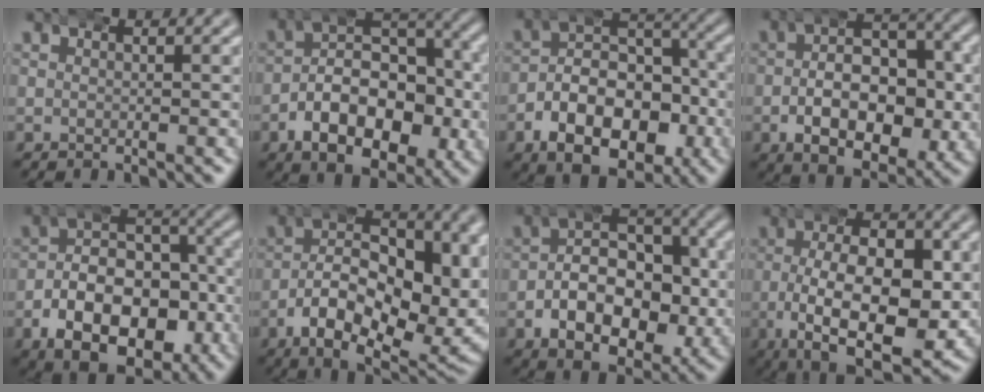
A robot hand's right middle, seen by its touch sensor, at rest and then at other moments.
{"total": 9.8, "force": [-2.2, 6.6, 6.9], "torque": [-0.103, -0.010, -0.037]}
{"total": 10.4, "force": [-3.1, 7.6, 6.5], "torque": [-0.101, -0.021, -0.049]}
{"total": 9.5, "force": [-1.9, 5.6, 7.4], "torque": [-0.099, -0.005, -0.034]}
{"total": 11.9, "force": [-4.0, 8.3, 7.6], "torque": [-0.124, -0.028, -0.058]}
{"total": 13.5, "force": [-1.9, 7.5, 11.0], "torque": [-0.161, -0.037, -0.022]}
{"total": 10.0, "force": [-1.7, 7.0, 7.0], "torque": [-0.102, -0.009, -0.033]}
{"total": 15.2, "force": [-3.7, 9.1, 11.6], "torque": [-0.188, -0.047, -0.045]}